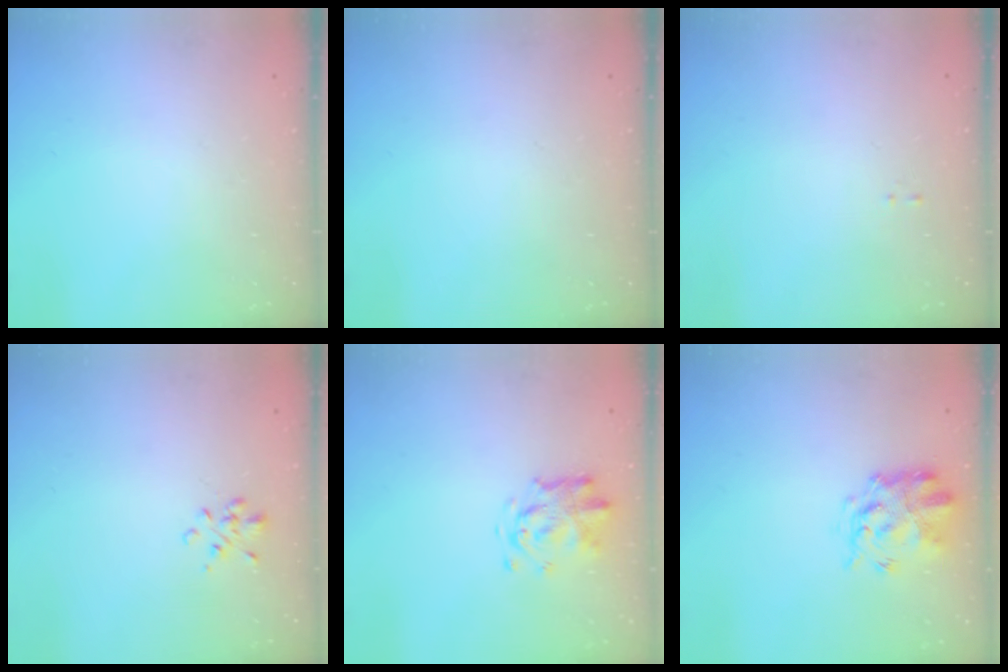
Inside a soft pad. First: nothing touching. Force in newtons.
{"total": 0.0}
{"total": 0.0}
{"total": 1.4, "press": 1.3, "slide": 0.6}
{"total": 3.8, "press": 3.7, "slide": 1.1}
{"total": 3.6, "press": 3.4, "slide": 1.1}